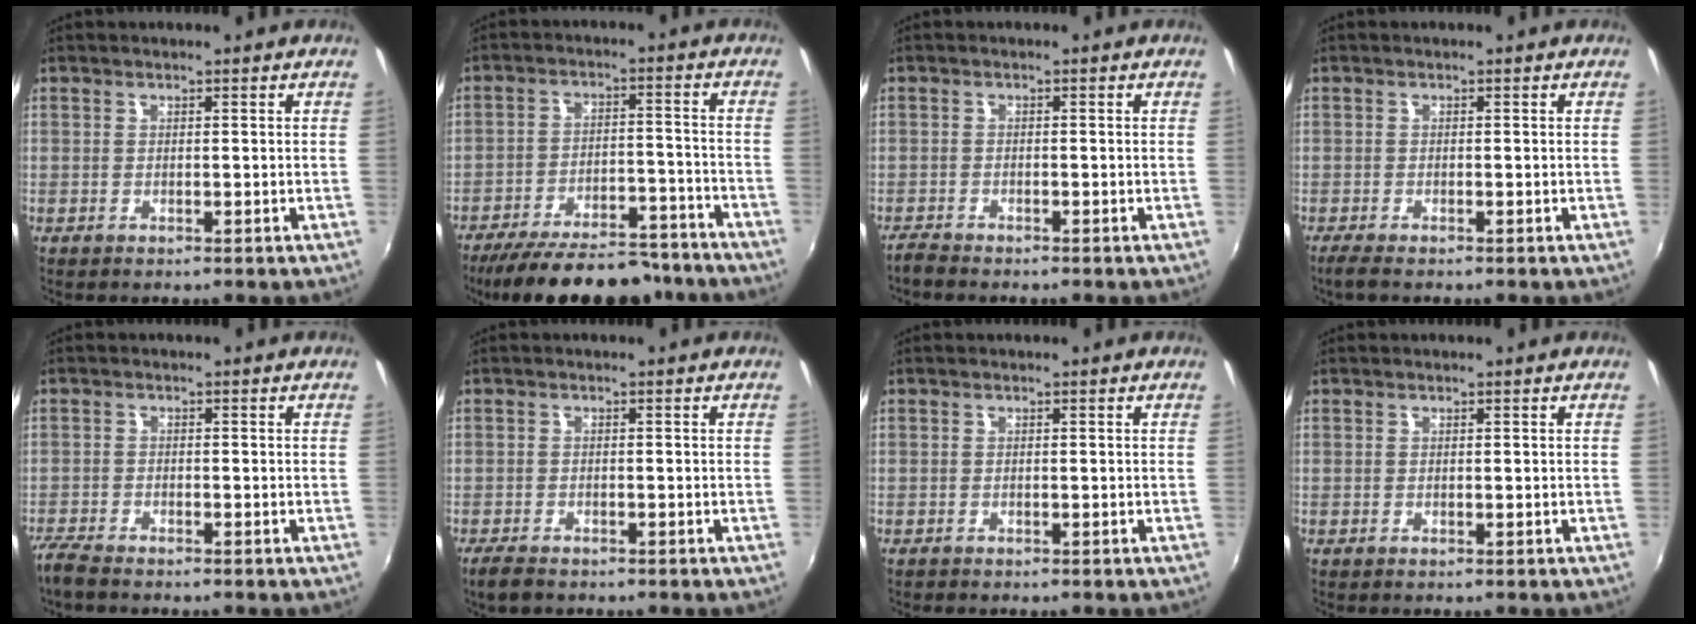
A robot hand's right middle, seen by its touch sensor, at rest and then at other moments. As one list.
[{"total": 20.2, "force": [-17.3, 5.4, 8.8], "torque": [-0.165, -0.011, -0.240]}, {"total": 2.1, "force": [-2.1, 0.2, 0.4], "torque": [-0.017, -0.010, -0.043]}, {"total": 2.2, "force": [-1.7, 0.2, 1.4], "torque": [-0.029, -0.009, -0.031]}, {"total": 4.0, "force": [-3.7, 0.6, 1.6], "torque": [-0.048, -0.017, -0.073]}, {"total": 3.4, "force": [-2.8, 1.2, 1.6], "torque": [-0.043, -0.011, -0.055]}, {"total": 0.6, "force": [-0.5, 0.2, 0.0], "torque": [-0.002, -0.002, -0.010]}, {"total": 0.0}]